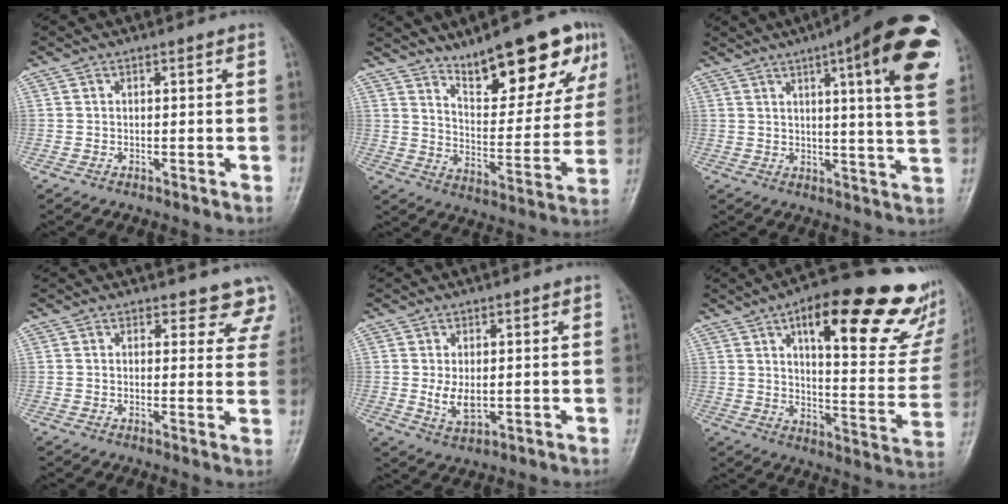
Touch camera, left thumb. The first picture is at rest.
{"total": 15.0, "force": [9.5, 5.3, 10.4], "torque": [-0.100, -0.050, 0.148]}
{"total": 20.6, "force": [8.8, 3.7, 18.3], "torque": [-0.223, -0.020, 0.107]}
{"total": 7.0, "force": [6.4, 2.8, 0.7], "torque": [0.043, -0.031, 0.046]}
{"total": 4.1, "force": [0.2, 2.4, 3.3], "torque": [-0.057, -0.012, 0.011]}
{"total": 29.2, "force": [16.0, 9.6, 22.5], "torque": [-0.266, -0.044, 0.224]}